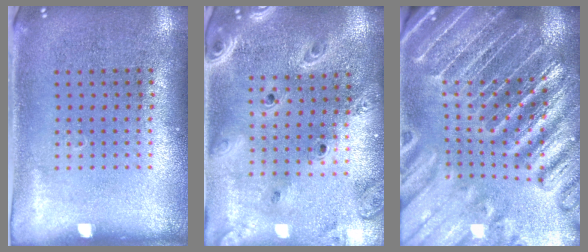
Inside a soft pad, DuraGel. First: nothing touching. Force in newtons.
{"total": 2.8, "press": 2.4, "slide": 1.4}
{"total": 4.9, "press": 4.4, "slide": 2.2}